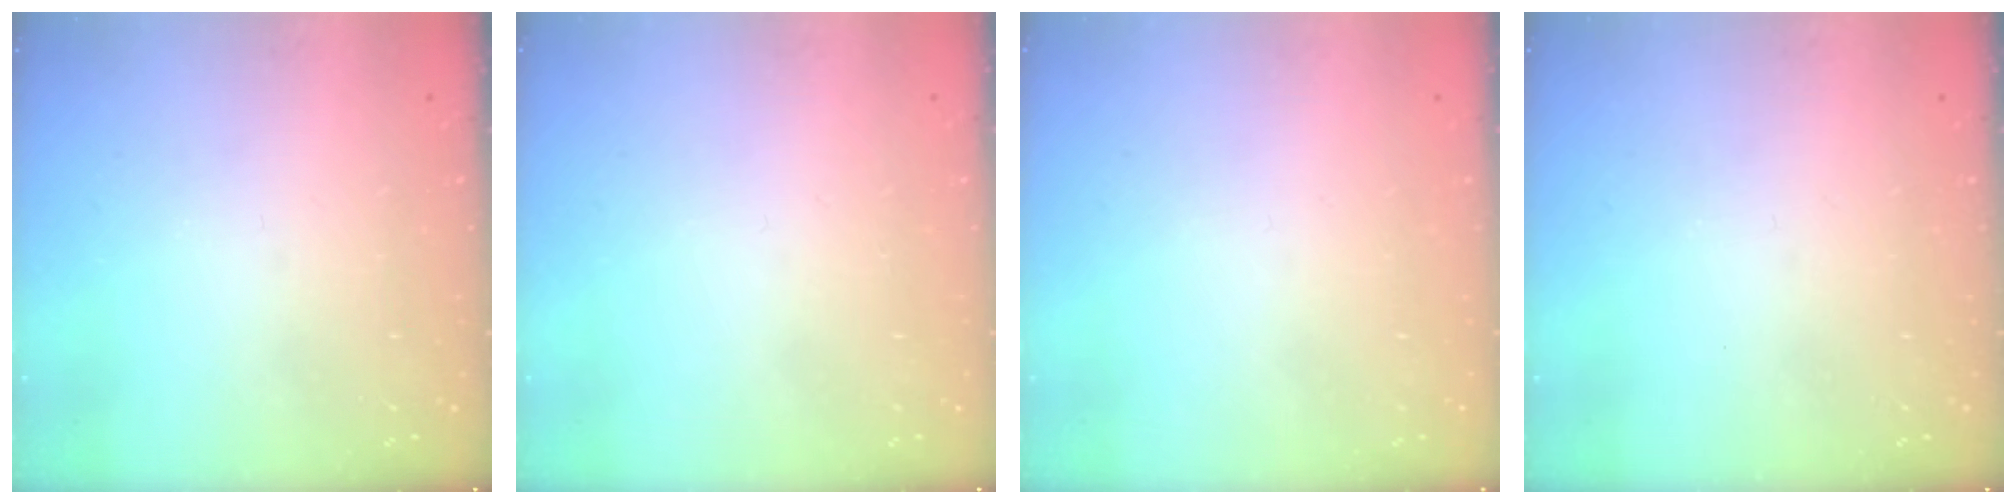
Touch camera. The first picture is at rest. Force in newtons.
{"total": 1.8, "press": 1.8, "slide": 0.1}
{"total": 1.6, "press": 1.6, "slide": 0.1}
{"total": 0.0}